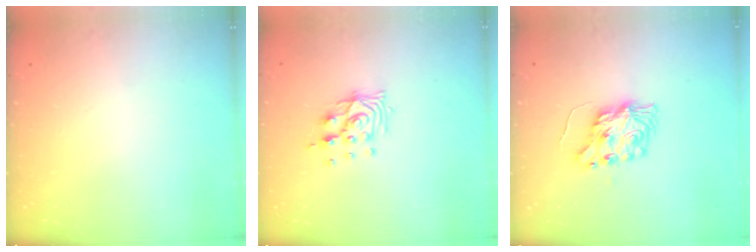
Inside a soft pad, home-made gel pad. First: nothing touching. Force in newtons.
{"total": 10.3, "press": 10.3, "slide": 0.9}
{"total": 8.7, "press": 8.6, "slide": 0.4}